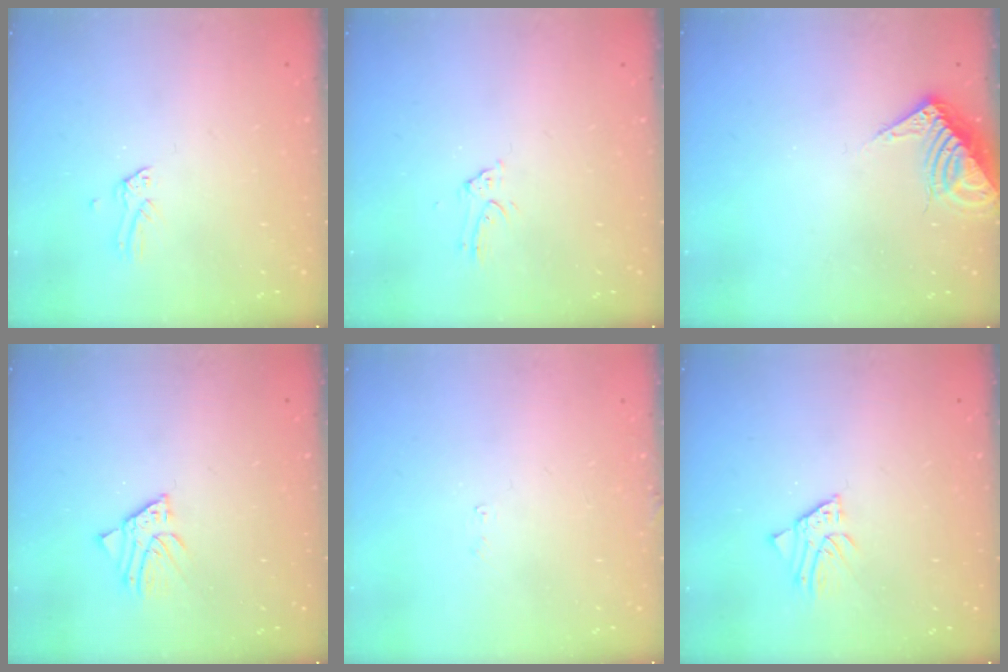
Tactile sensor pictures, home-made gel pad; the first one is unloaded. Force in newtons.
{"total": 2.5, "press": 2.5, "slide": 0.2}
{"total": 7.6, "press": 7.5, "slide": 0.8}
{"total": 3.2, "press": 3.2, "slide": 0.2}
{"total": 3.2, "press": 3.2, "slide": 0.1}
{"total": 2.6, "press": 2.6, "slide": 0.2}